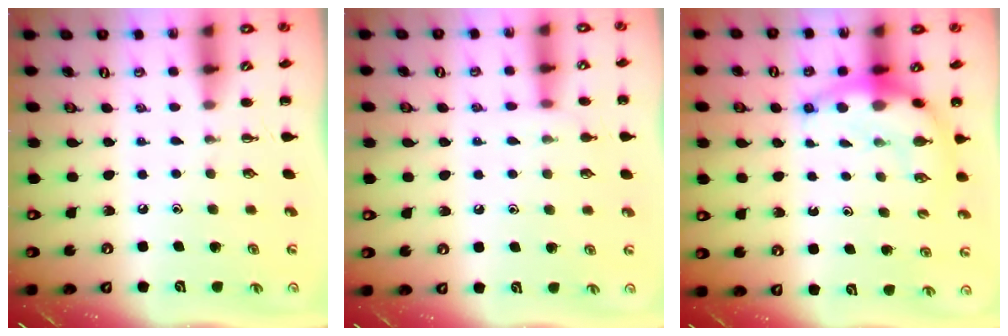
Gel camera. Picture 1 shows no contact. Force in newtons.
{"total": 6.2, "press": 5.9, "slide": 1.7}
{"total": 9.6, "press": 9.3, "slide": 2.4}